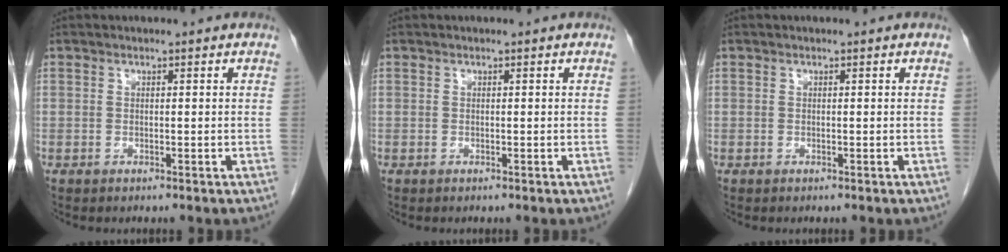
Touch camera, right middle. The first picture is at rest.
{"total": 0.0}
{"total": 0.0}